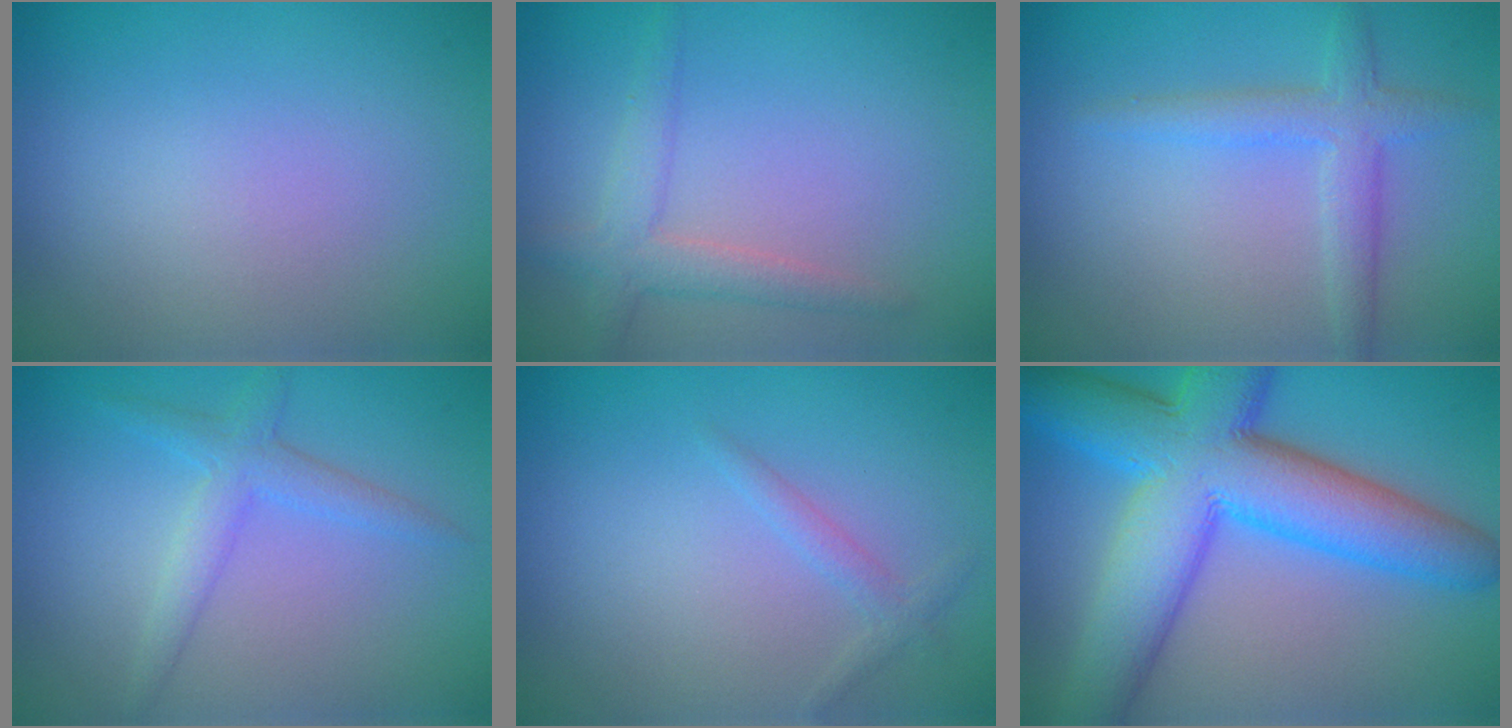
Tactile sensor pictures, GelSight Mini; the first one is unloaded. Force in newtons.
{"total": 2.8, "press": 2.8, "slide": 0.1}
{"total": 2.8, "press": 2.8, "slide": 0.1}
{"total": 2.5, "press": 2.5, "slide": 0.1}
{"total": 1.1, "press": 1.1, "slide": 0.0}
{"total": 12.6, "press": 12.6, "slide": 0.2}